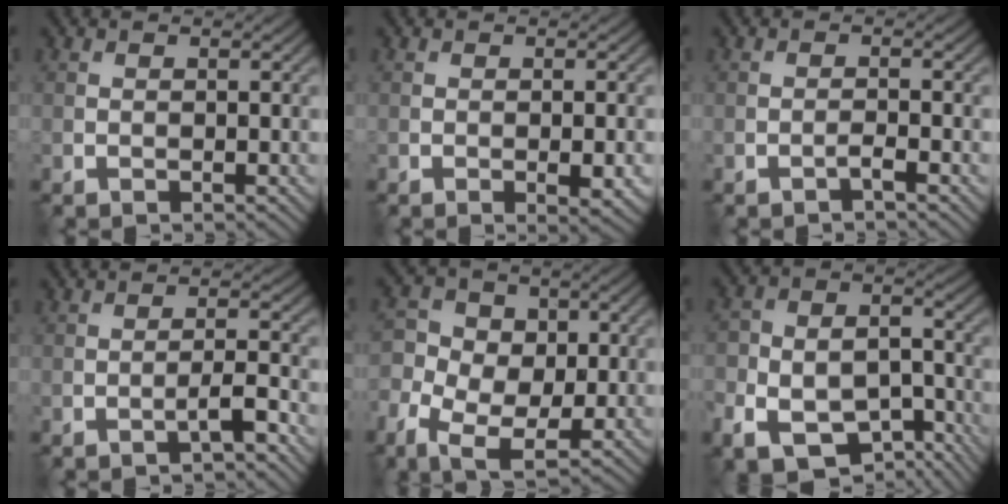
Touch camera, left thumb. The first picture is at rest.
{"total": 2.8, "force": [-0.9, 0.8, 2.5], "torque": [-0.040, -0.002, -0.010]}
{"total": 1.2, "force": [-0.9, 0.1, 0.8], "torque": [-0.014, 0.005, -0.019]}
{"total": 2.5, "force": [-1.5, 0.3, 2.0], "torque": [-0.033, 0.013, -0.032]}
{"total": 8.3, "force": [-2.4, 6.1, 5.1], "torque": [-0.119, -0.012, -0.053]}
{"total": 13.2, "force": [-7.2, 8.5, 7.1], "torque": [-0.143, -0.029, -0.108]}